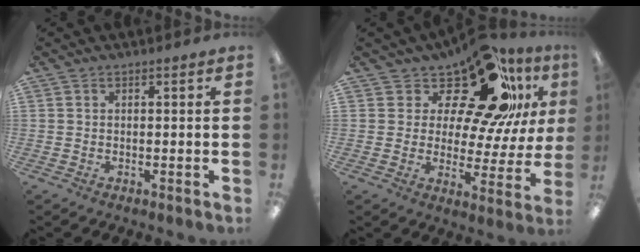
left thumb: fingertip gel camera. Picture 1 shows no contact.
{"total": 18.1, "force": [12.4, 7.0, 11.2], "torque": [-0.176, -0.086, 0.207]}